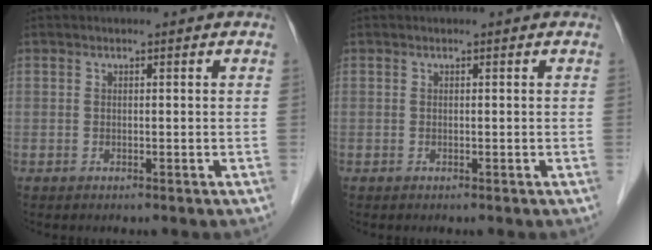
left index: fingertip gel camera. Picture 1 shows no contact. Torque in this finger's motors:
{"motor_torque": [-0.01, 0.00, 0.00, 0.00]}